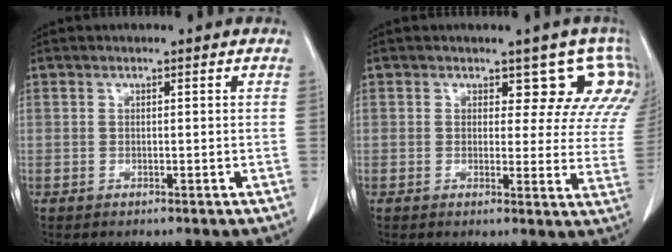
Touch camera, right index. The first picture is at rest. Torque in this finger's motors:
{"motor_torque": [0.19, 0.29, 0.08, 0.00]}